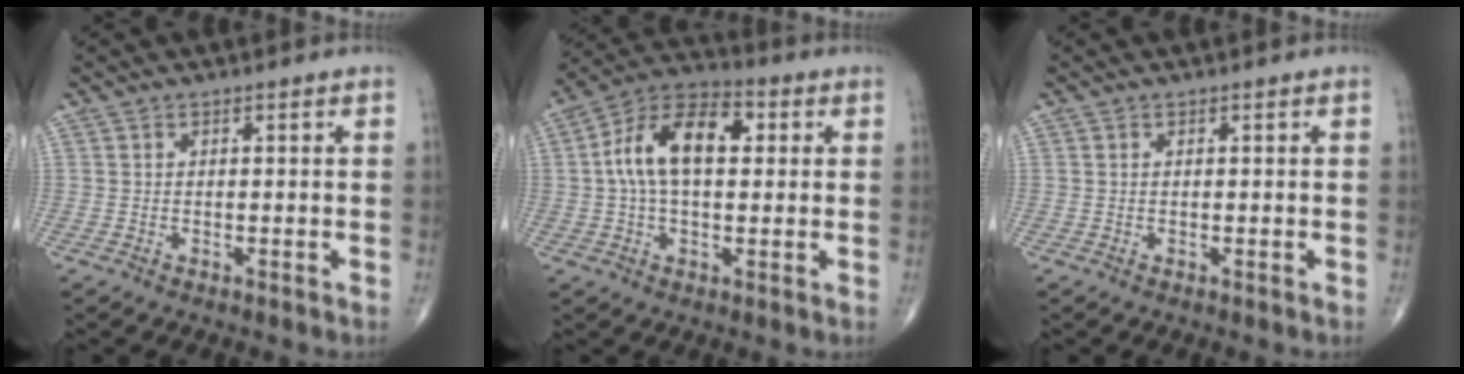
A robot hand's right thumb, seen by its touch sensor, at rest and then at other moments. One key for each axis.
{"total": 14.3, "fx": 2.2, "fy": 8.1, "fz": 11.6, "tx": -0.204, "ty": 0.031, "tz": 0.031}
{"total": 0.0}